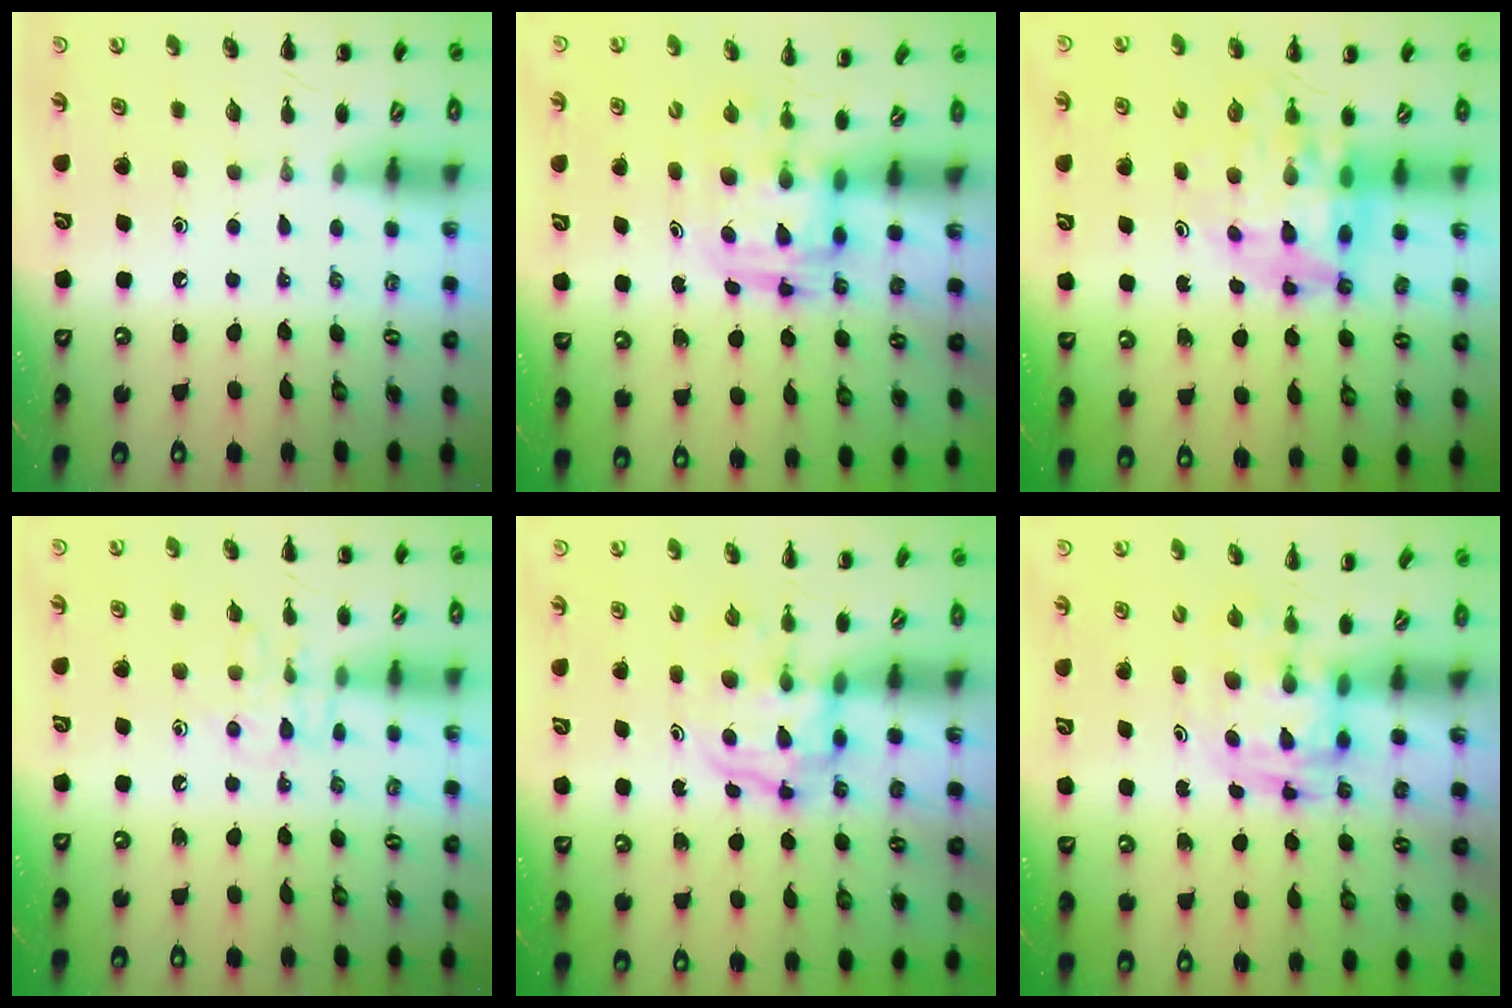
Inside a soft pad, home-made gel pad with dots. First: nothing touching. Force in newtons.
{"total": 3.4, "press": 3.3, "slide": 0.7}
{"total": 10.6, "press": 10.1, "slide": 3.3}
{"total": 8.0, "press": 8.0, "slide": 0.7}
{"total": 3.6, "press": 3.6, "slide": 0.6}
{"total": 3.3, "press": 3.2, "slide": 0.6}